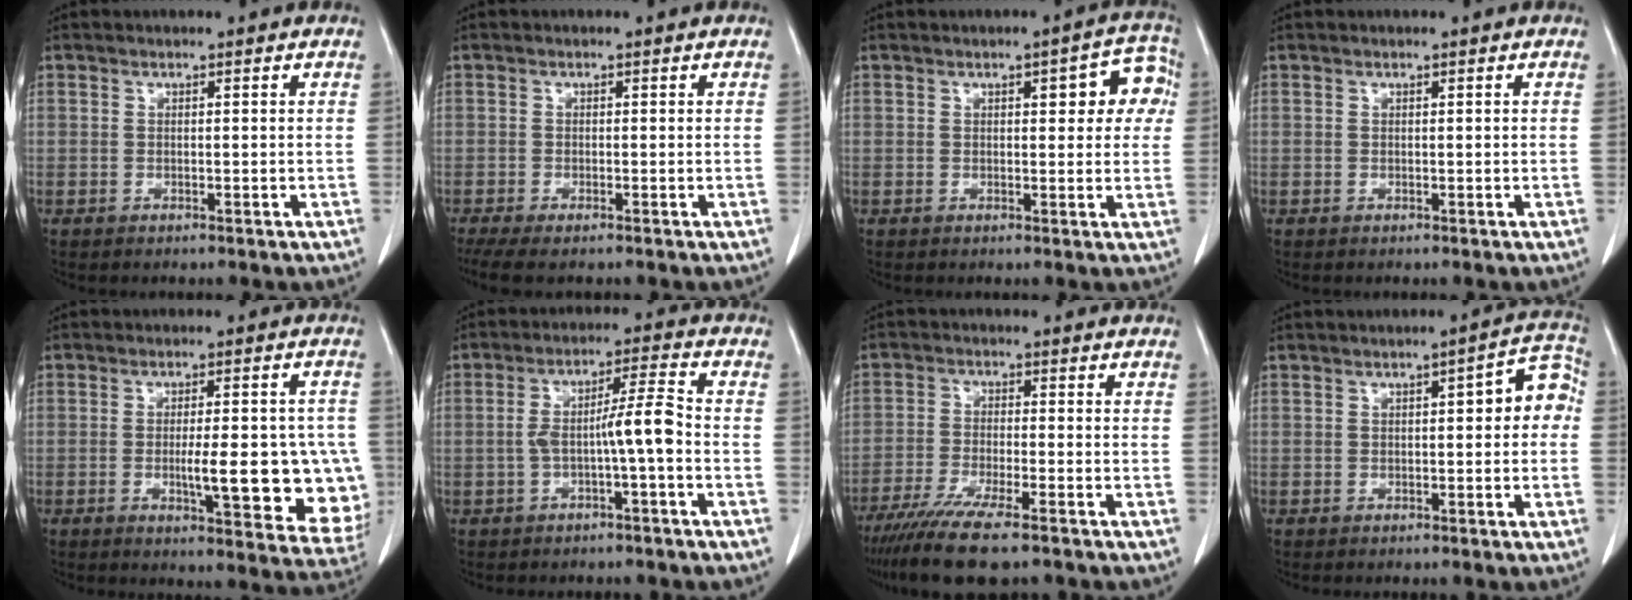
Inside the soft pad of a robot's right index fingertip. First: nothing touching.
{"total": 3.9, "force": [-2.7, 0.9, 2.6], "torque": [-0.051, -0.008, -0.048]}
{"total": 6.8, "force": [1.9, 2.4, 6.0], "torque": [-0.056, 0.021, 0.016]}
{"total": 0.0}
{"total": 14.7, "force": [-2.6, 3.6, 14.0], "torque": [-0.122, 0.008, -0.018]}
{"total": 6.4, "force": [-1.5, 0.1, 6.2], "torque": [-0.113, 0.022, -0.022]}
{"total": 10.9, "force": [-8.2, 1.1, 7.0], "torque": [-0.117, -0.025, -0.135]}
{"total": 6.0, "force": [0.5, 1.9, 5.7], "torque": [-0.059, 0.032, 0.001]}